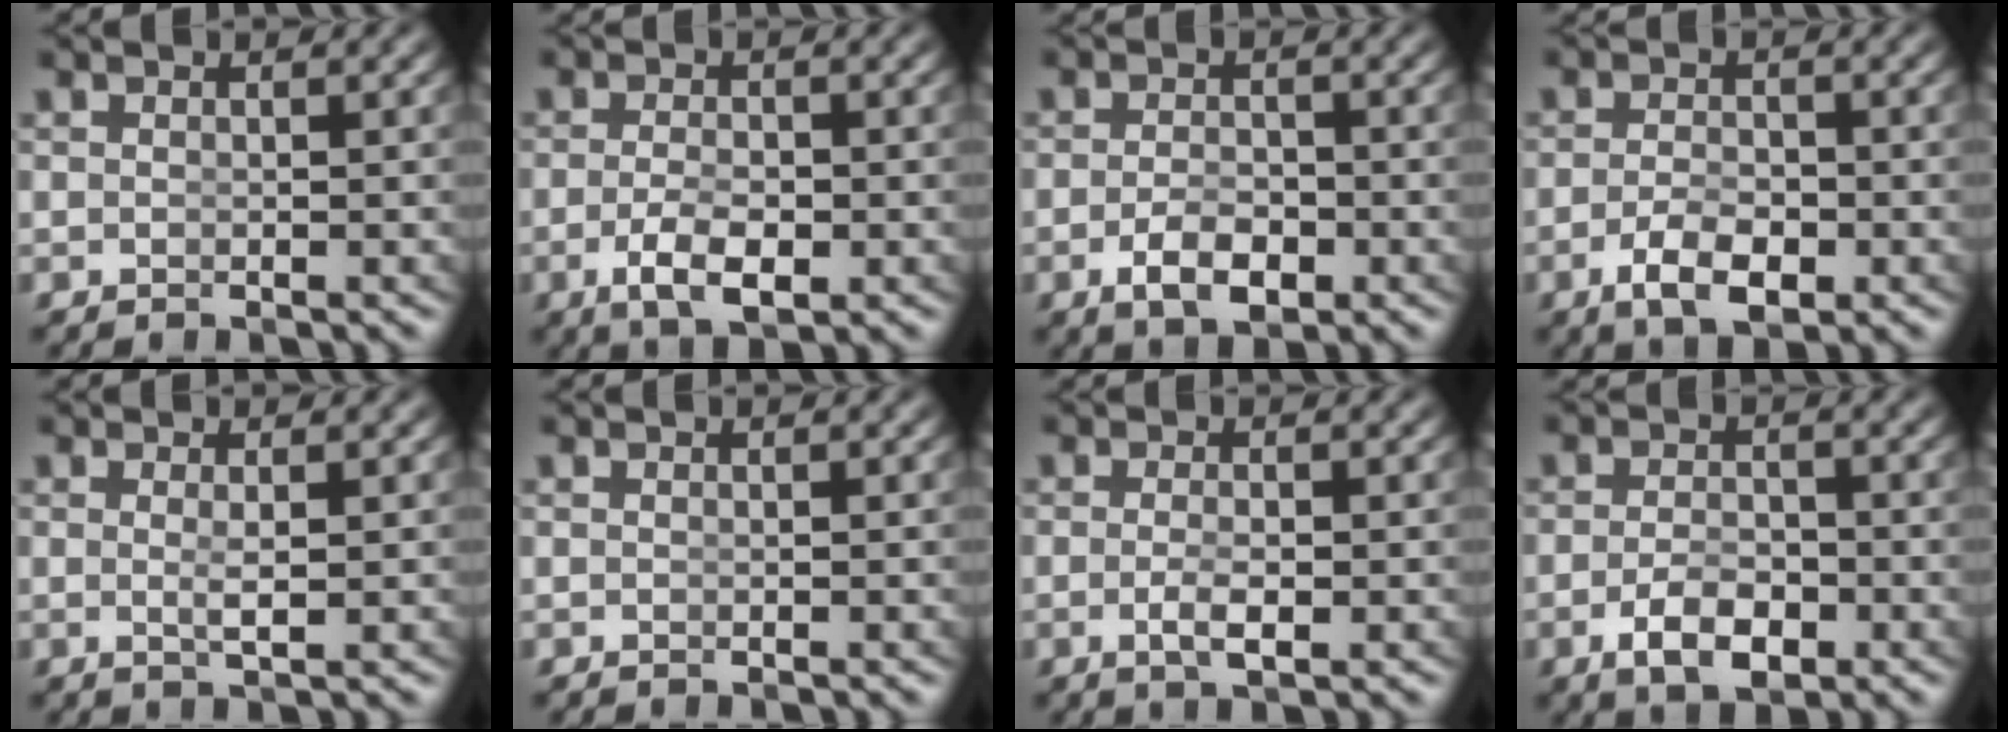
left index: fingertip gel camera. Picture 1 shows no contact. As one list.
[{"total": 3.9, "force": [-1.6, 1.5, 3.2], "torque": [-0.061, -0.023, -0.017]}, {"total": 3.4, "force": [-1.9, 1.5, 2.4], "torque": [-0.037, -0.016, -0.026]}, {"total": 3.8, "force": [-2.0, 1.5, 2.9], "torque": [-0.046, -0.019, -0.027]}, {"total": 1.3, "force": [0.1, -0.5, 1.2], "torque": [-0.025, -0.016, 0.010]}, {"total": 0.0}, {"total": 2.0, "force": [-1.0, 0.2, 1.8], "torque": [-0.037, -0.018, -0.008]}, {"total": 3.8, "force": [-2.1, 1.7, 2.7], "torque": [-0.043, -0.018, -0.027]}]